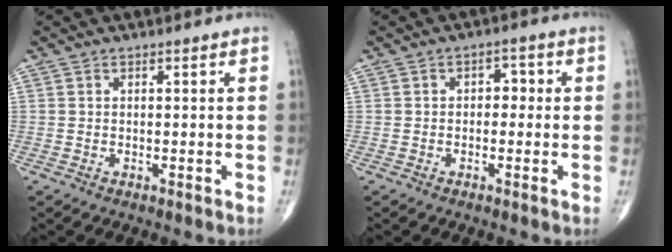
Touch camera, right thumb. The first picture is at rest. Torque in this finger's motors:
{"motor_torque": [-0.45, 0.06, 0.12, 0.38, 0.07]}